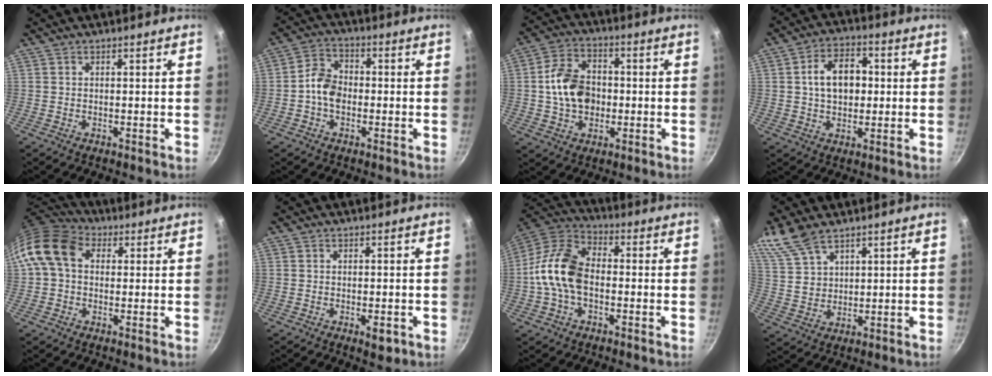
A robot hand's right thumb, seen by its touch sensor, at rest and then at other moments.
{"total": 6.3, "force": [-1.2, 4.7, 4.0], "torque": [-0.053, 0.025, -0.035]}
{"total": 11.6, "force": [-0.5, 8.6, 7.8], "torque": [-0.119, 0.022, -0.016]}
{"total": 9.9, "force": [0.9, 6.8, 7.2], "torque": [-0.090, 0.016, 0.009]}
{"total": 11.7, "force": [2.2, 8.7, 7.4], "torque": [-0.122, 0.024, 0.019]}
{"total": 3.0, "force": [-1.1, 1.3, 2.5], "torque": [-0.035, 0.001, -0.011]}
{"total": 13.1, "force": [-1.6, 8.4, 9.9], "torque": [-0.172, 0.039, -0.051]}
{"total": 9.2, "force": [6.8, 4.4, 4.4], "torque": [-0.080, -0.016, 0.148]}